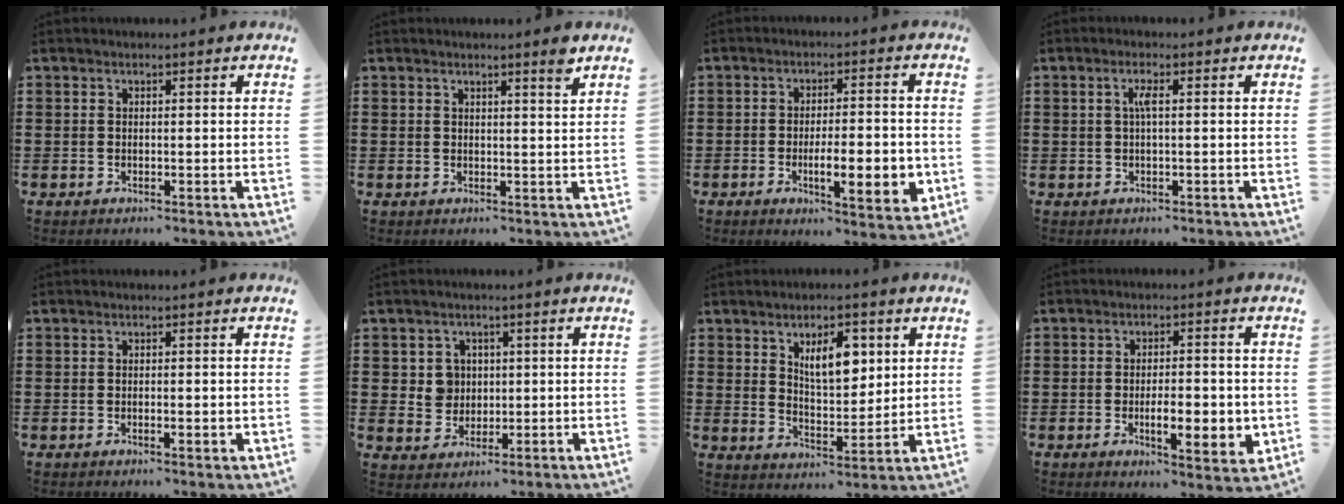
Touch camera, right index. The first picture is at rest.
{"total": 2.4, "force": [1.8, -0.2, 1.6], "torque": [-0.027, -0.006, 0.029]}
{"total": 8.9, "force": [-2.3, 2.6, 8.2], "torque": [-0.115, -0.006, -0.036]}
{"total": 2.1, "force": [0.1, 0.2, 2.1], "torque": [-0.042, 0.000, 0.000]}
{"total": 1.2, "force": [-0.2, 0.3, 1.1], "torque": [-0.020, -0.002, -0.004]}
{"total": 3.9, "force": [0.8, 3.6, 1.3], "torque": [-0.042, 0.009, 0.014]}
{"total": 7.4, "force": [3.1, 3.7, 5.6], "torque": [-0.089, 0.000, 0.047]}
{"total": 7.0, "force": [-1.6, 2.6, 6.4], "torque": [-0.092, -0.003, -0.028]}